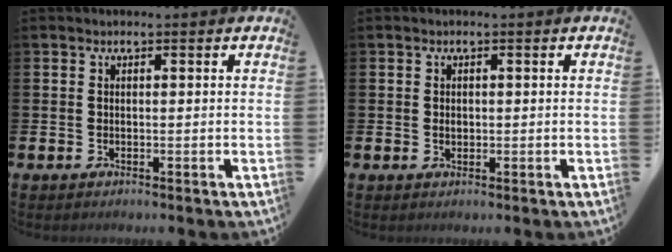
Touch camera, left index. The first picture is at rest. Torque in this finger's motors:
{"motor_torque": [0.06, 0.03, -0.01, 0.01]}